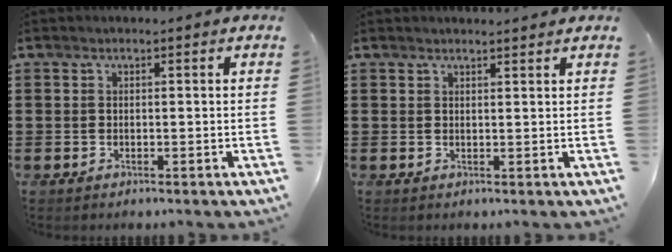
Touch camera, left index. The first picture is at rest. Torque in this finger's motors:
{"motor_torque": [-0.10, -0.22, -0.03, 0.00]}